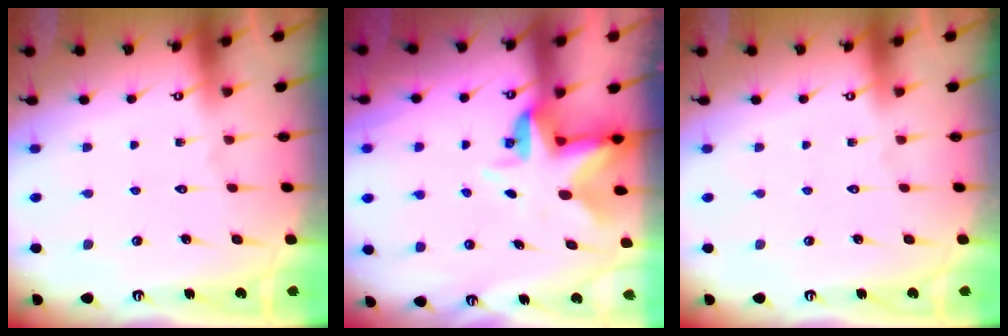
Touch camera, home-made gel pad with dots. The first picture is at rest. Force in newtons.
{"total": 5.1, "press": 5.1, "slide": 0.6}
{"total": 0.0}